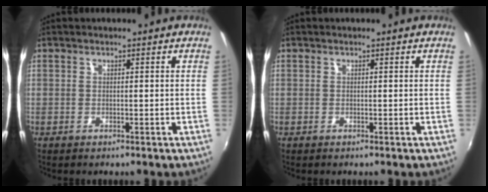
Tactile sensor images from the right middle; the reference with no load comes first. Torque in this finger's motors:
{"motor_torque": [0.00, 0.00, 0.00, 0.00]}